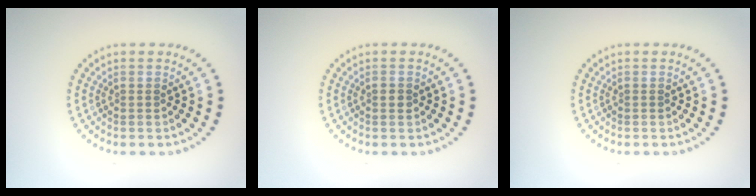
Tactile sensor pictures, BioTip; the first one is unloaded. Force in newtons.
{"total": 0.9, "press": 0.9, "slide": 0.1}
{"total": 0.0}